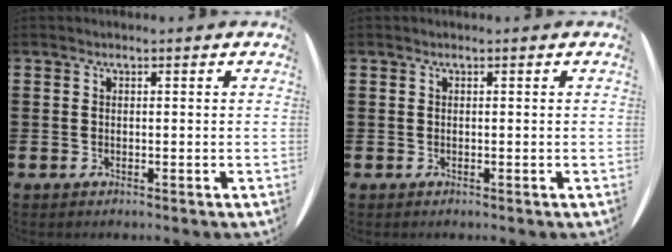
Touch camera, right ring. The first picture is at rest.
{"total": 0.0}